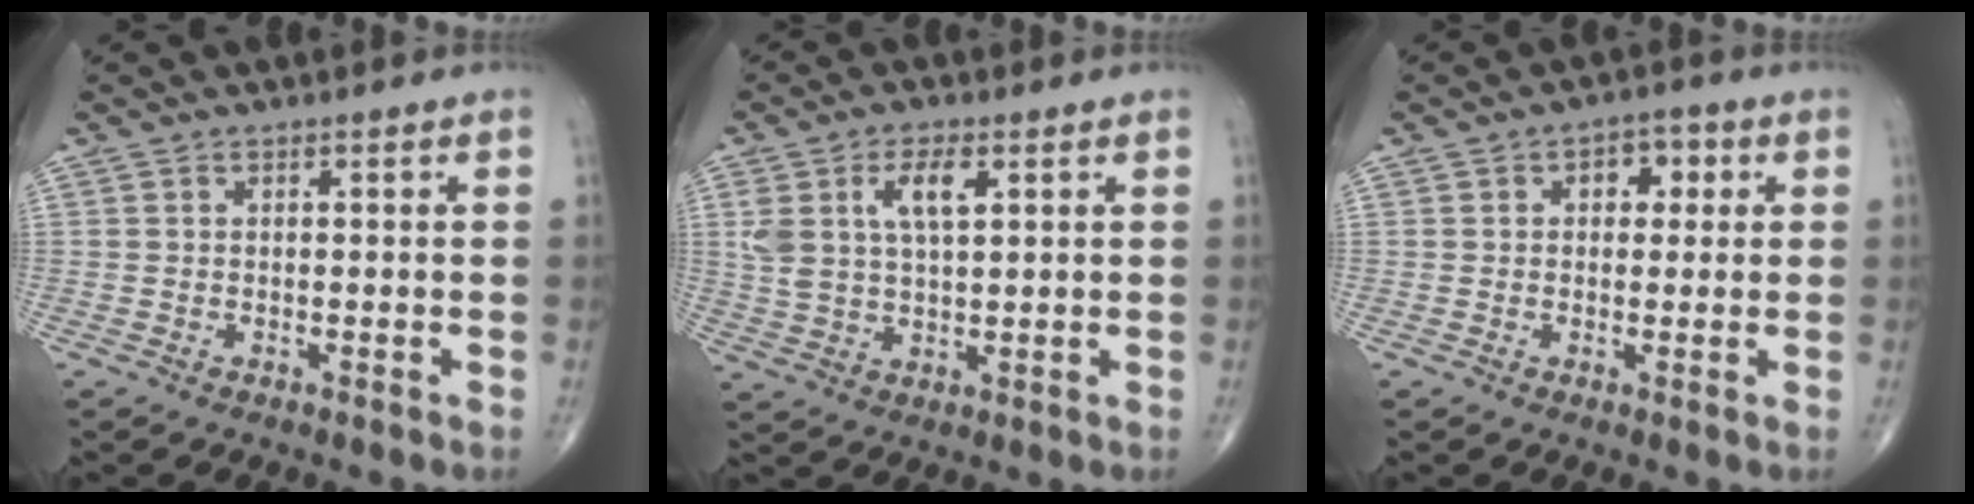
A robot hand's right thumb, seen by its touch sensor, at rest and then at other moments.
{"total": 8.4, "force": [3.1, 3.9, 6.8], "torque": [-0.132, -0.002, 0.063]}
{"total": 4.6, "force": [1.2, 3.2, 3.1], "torque": [-0.011, 0.002, 0.009]}